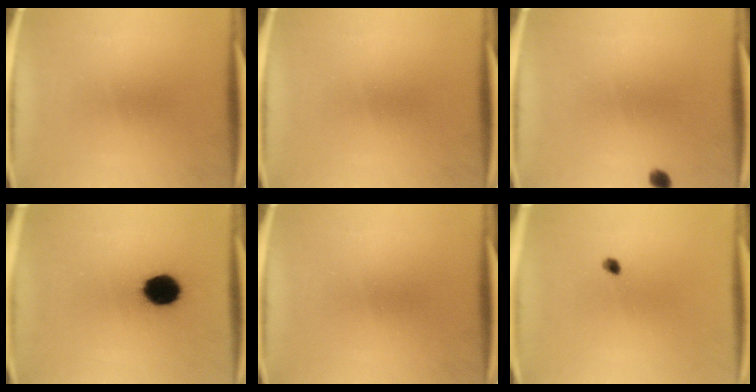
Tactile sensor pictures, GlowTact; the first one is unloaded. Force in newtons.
{"total": 0.0}
{"total": 1.4}
{"total": 10.5}
{"total": 0.0}
{"total": 1.2}